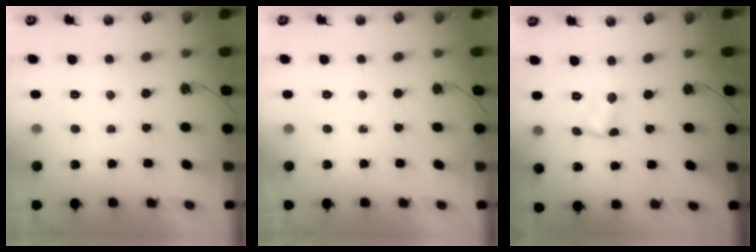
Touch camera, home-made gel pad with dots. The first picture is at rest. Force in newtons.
{"total": 0.0}
{"total": 2.2, "press": 2.2, "slide": 0.1}